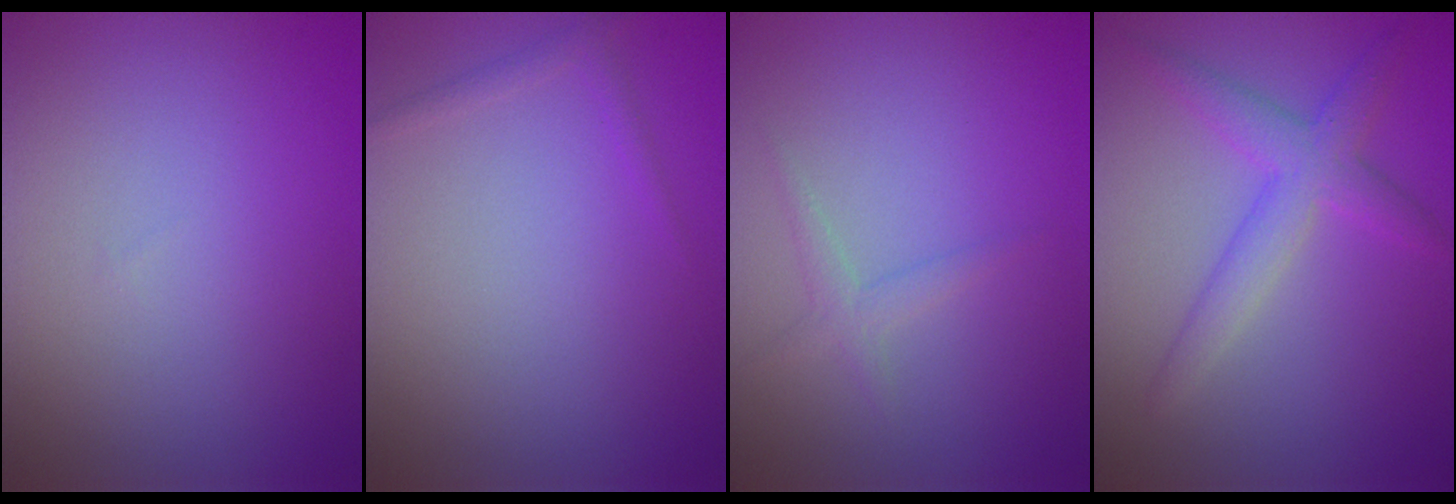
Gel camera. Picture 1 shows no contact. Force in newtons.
{"total": 0.8, "press": 0.8, "slide": 0.1}
{"total": 1.2, "press": 1.2, "slide": 0.0}
{"total": 3.5, "press": 3.5, "slide": 0.2}